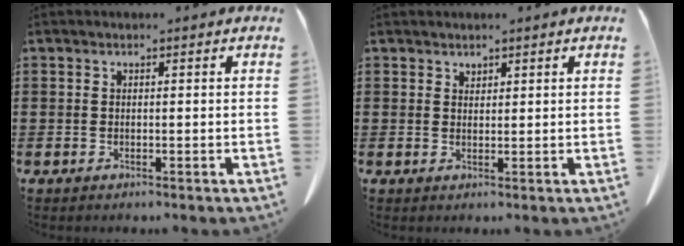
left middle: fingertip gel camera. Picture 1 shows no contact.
{"total": 1.3, "force": [1.3, 0.3, 0.0], "torque": [-0.003, -0.003, 0.026]}